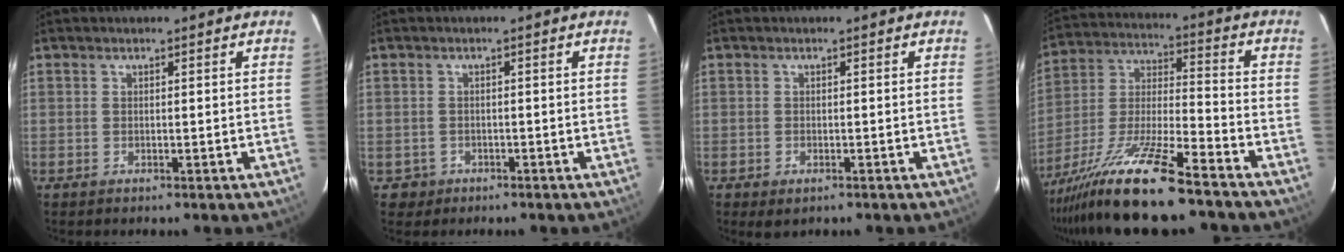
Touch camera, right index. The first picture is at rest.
{"total": 2.3, "force": [-0.9, 2.1, -0.3], "torque": [0.005, 0.010, -0.013]}
{"total": 1.6, "force": [-0.8, 0.9, 1.1], "torque": [-0.019, -0.002, -0.002]}
{"total": 17.2, "force": [-13.0, 1.0, 11.1], "torque": [-0.238, -0.027, -0.241]}